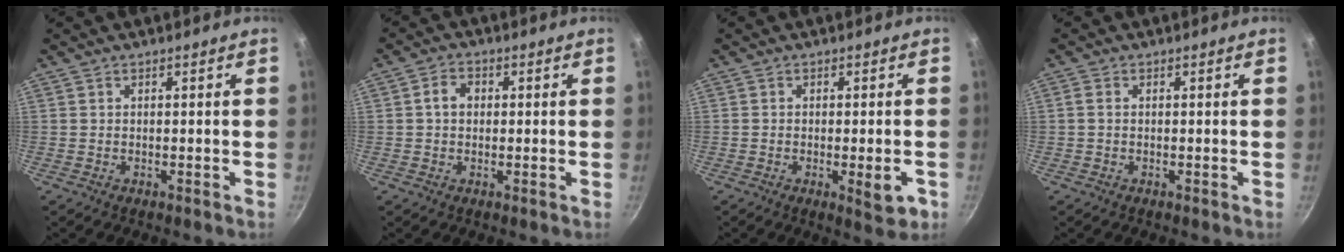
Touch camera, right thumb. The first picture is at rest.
{"total": 3.7, "force": [0.3, 2.9, 2.2], "torque": [-0.023, 0.011, 0.000]}
{"total": 5.3, "force": [-1.7, 1.6, 4.8], "torque": [-0.055, -0.001, -0.021]}
{"total": 1.2, "force": [0.0, 0.8, 0.9], "torque": [-0.018, 0.003, -0.001]}